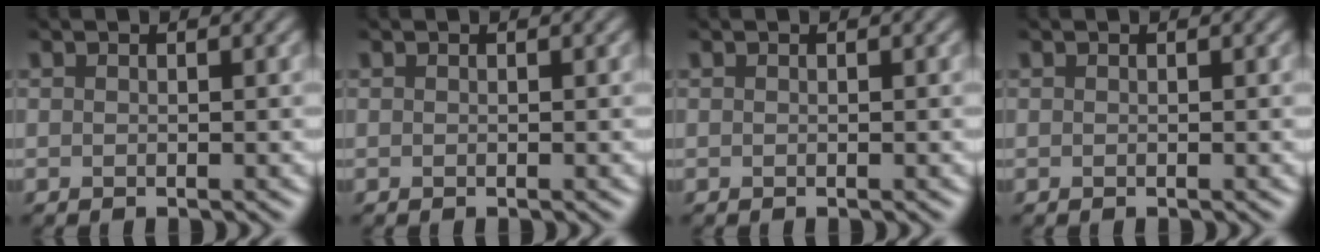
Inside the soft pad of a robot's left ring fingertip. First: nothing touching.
{"total": 0.0}
{"total": 0.0}
{"total": 0.0}